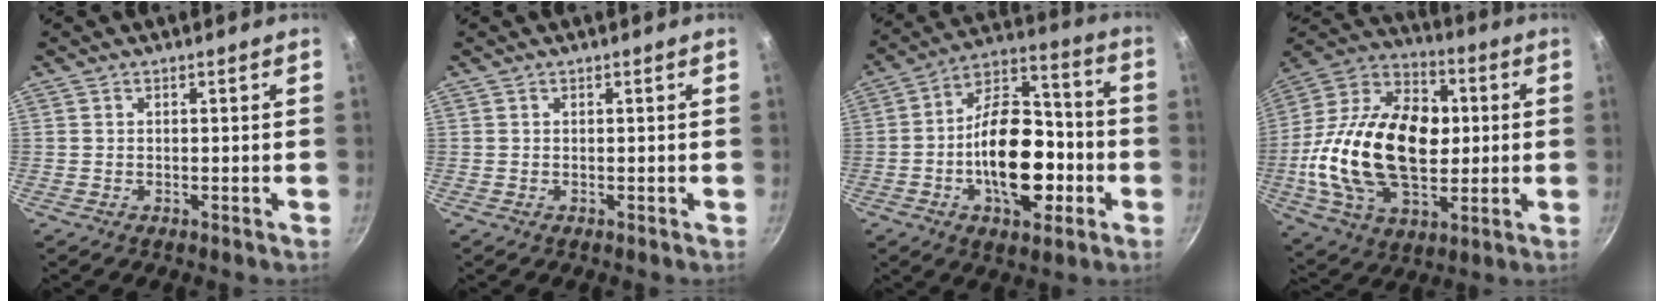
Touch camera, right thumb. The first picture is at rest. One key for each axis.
{"total": 0.0}
{"total": 19.4, "fx": -4.9, "fy": 11.0, "fz": 15.2, "tx": -0.206, "ty": 0.053, "tz": -0.085}
{"total": 28.1, "fx": -0.2, "fy": 17.9, "fz": 21.7, "tx": -0.370, "ty": 0.025, "tz": -0.009}